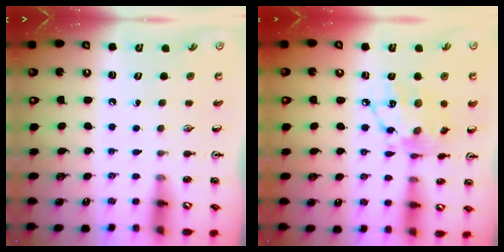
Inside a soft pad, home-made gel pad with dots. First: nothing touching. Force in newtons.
{"total": 14.4, "press": 14.4, "slide": 1.2}